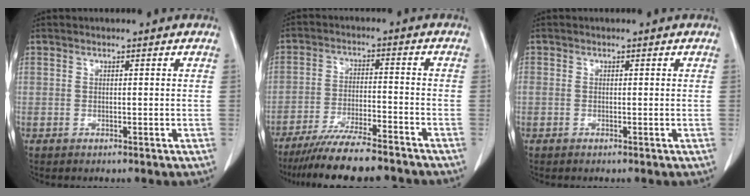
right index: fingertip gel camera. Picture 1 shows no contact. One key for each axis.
{"total": 13.7, "fx": -12.1, "fy": 1.4, "fz": 6.3, "tx": -0.098, "ty": -0.017, "tz": -0.190}
{"total": 0.0}